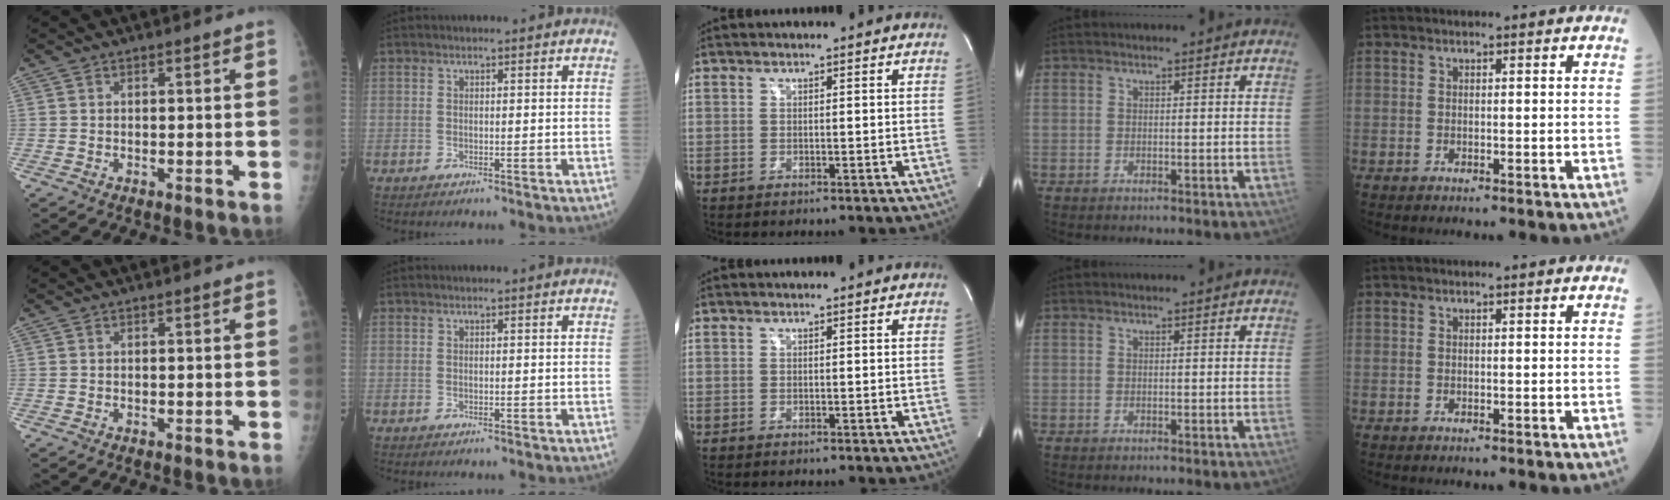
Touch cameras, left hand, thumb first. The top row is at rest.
{}